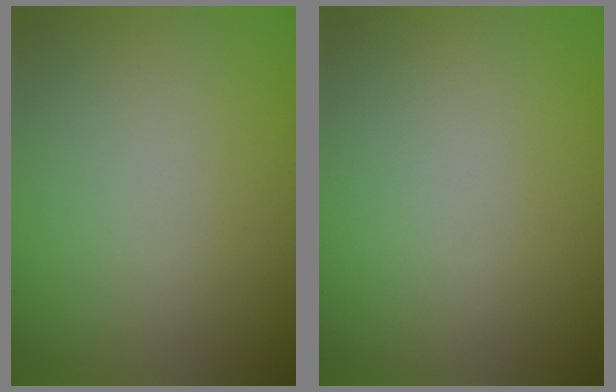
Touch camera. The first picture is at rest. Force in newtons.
{"total": 0.0}